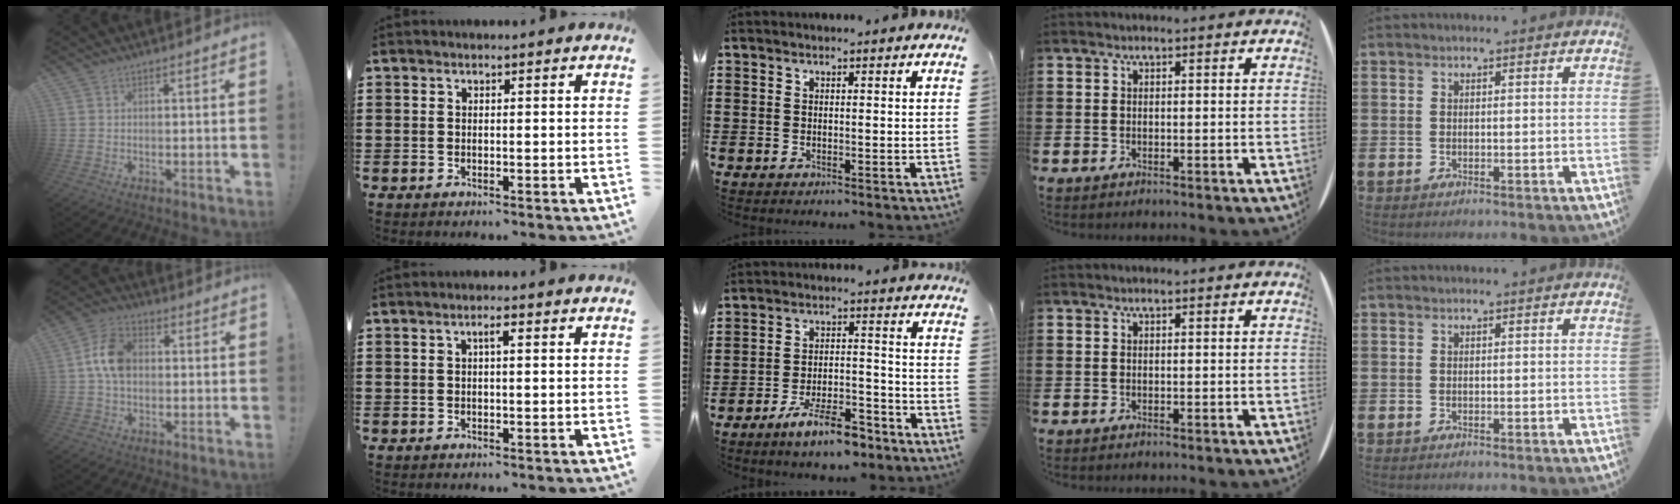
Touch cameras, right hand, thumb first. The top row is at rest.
{"thumb": {"total": 10.1, "force": [0.8, 7.0, 7.2], "torque": [-0.128, 0.015, 0.020]}, "index": {"total": 1.6, "force": [0.2, 0.3, 1.5], "torque": [-0.029, 0.004, 0.002]}, "middle": {"total": 8.1, "force": [-6.4, 1.7, 4.7], "torque": [-0.090, 0.004, -0.117]}}